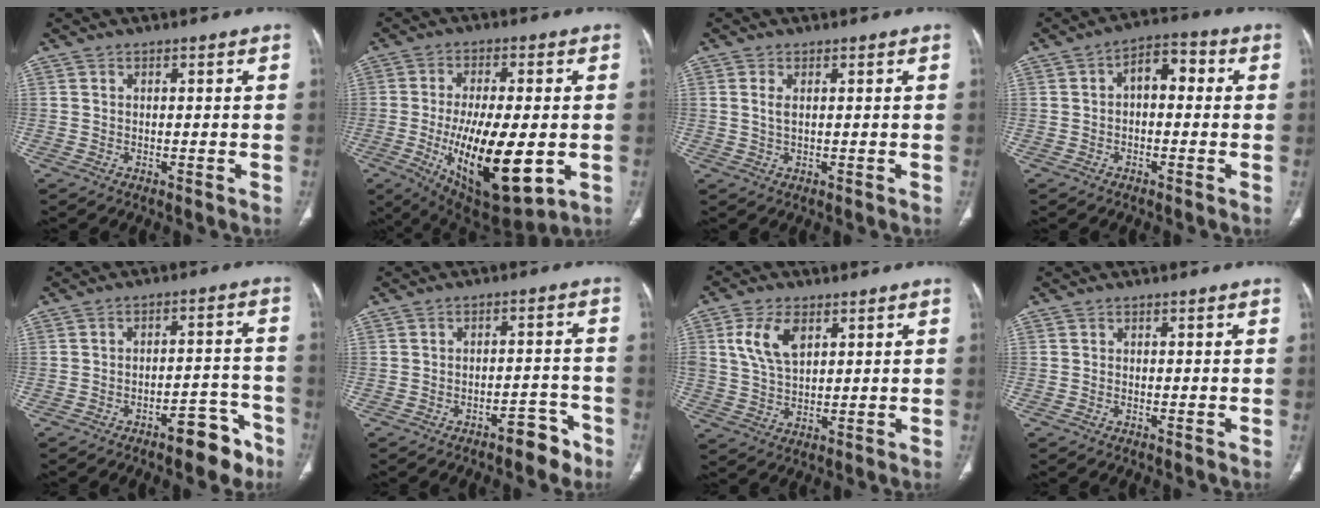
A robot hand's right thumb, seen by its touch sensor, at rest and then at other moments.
{"total": 20.4, "force": [-4.1, 8.0, 18.4], "torque": [-0.317, -0.021, -0.046]}
{"total": 1.9, "force": [0.5, 0.8, 1.6], "torque": [-0.039, 0.002, 0.015]}
{"total": 6.3, "force": [0.4, 3.8, 5.0], "torque": [-0.055, 0.025, -0.007]}
{"total": 8.3, "force": [-5.5, 3.5, 5.2], "torque": [-0.050, 0.050, -0.072]}
{"total": 5.7, "force": [-3.9, 2.6, 3.2], "torque": [-0.028, 0.042, -0.049]}
{"total": 8.3, "force": [3.2, 4.7, 6.1], "torque": [-0.115, -0.007, 0.065]}
{"total": 0.0}